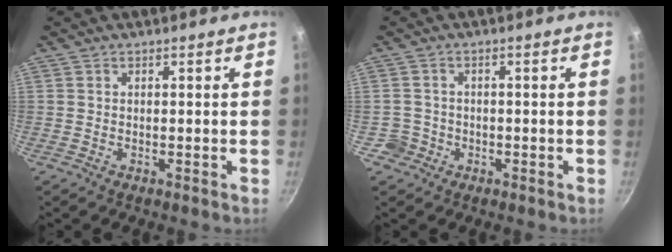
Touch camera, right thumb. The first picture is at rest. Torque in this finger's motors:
{"motor_torque": [0.18, -0.03, 0.22, 0.13, 0.01]}